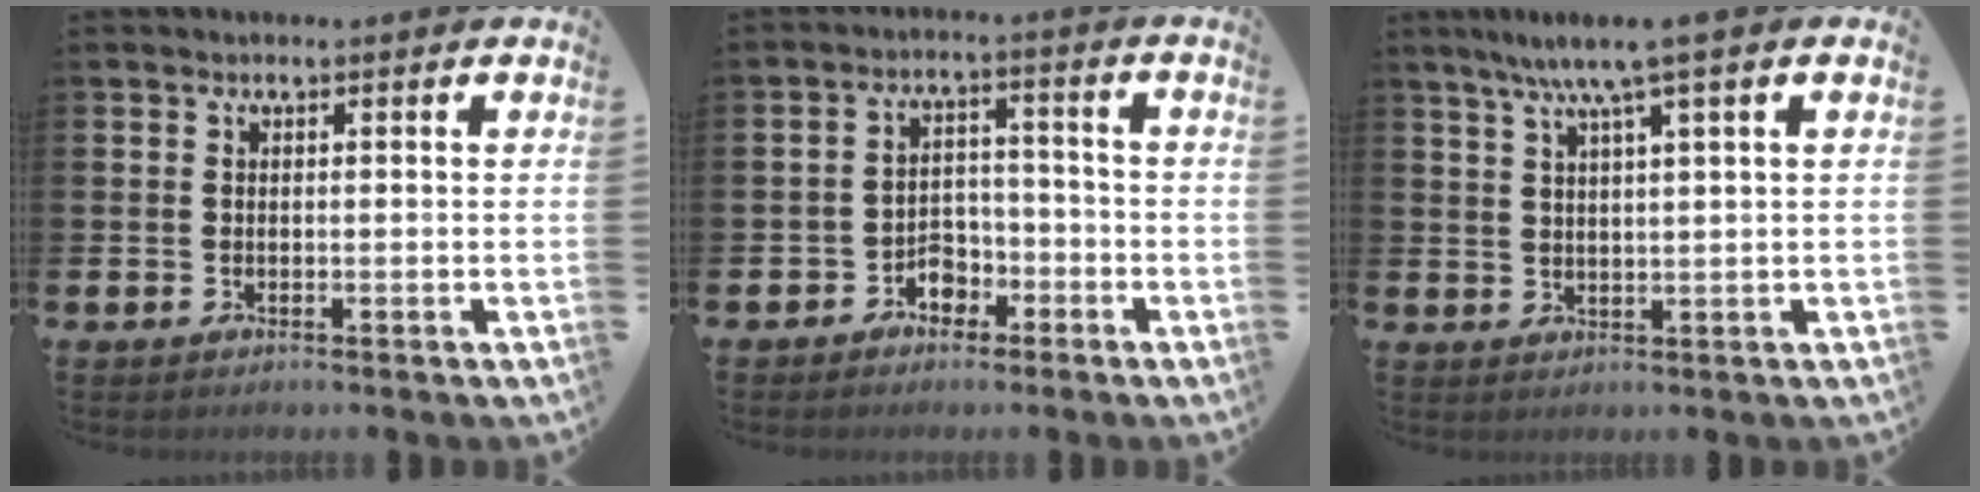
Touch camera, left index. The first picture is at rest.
{"total": 3.6, "force": [-2.5, 2.3, 1.1], "torque": [-0.034, 0.012, -0.053]}
{"total": 4.8, "force": [3.5, -0.2, 3.4], "torque": [-0.080, -0.002, 0.059]}